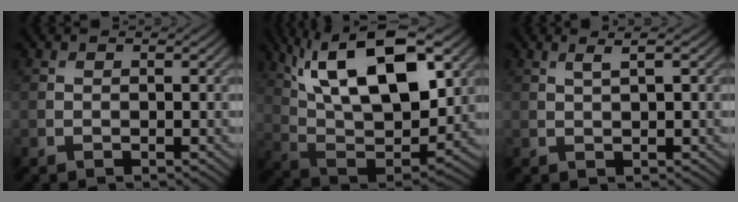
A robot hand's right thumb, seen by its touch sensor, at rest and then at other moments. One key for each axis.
{"total": 18.8, "fx": 8.5, "fy": 8.1, "fz": 14.6, "tx": -0.281, "ty": 0.033, "tz": 0.139}
{"total": 1.9, "fx": 0.7, "fy": 0.3, "fz": 1.7, "tx": -0.027, "ty": 0.005, "tz": 0.013}